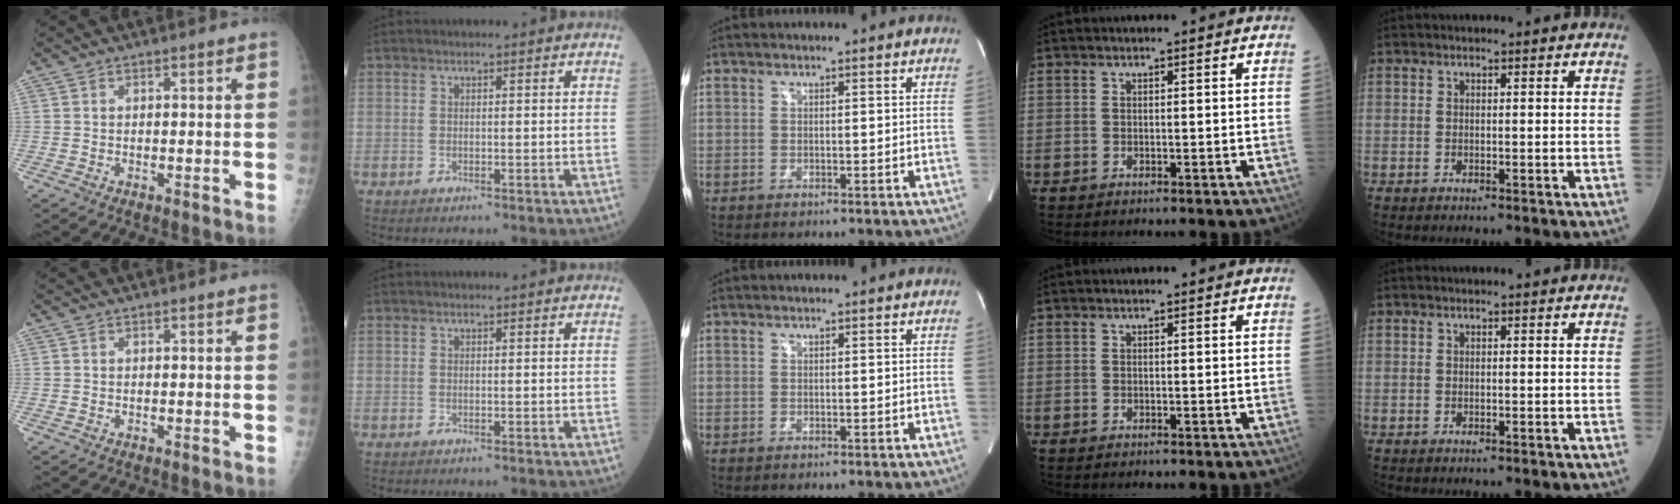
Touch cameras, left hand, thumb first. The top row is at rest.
{}